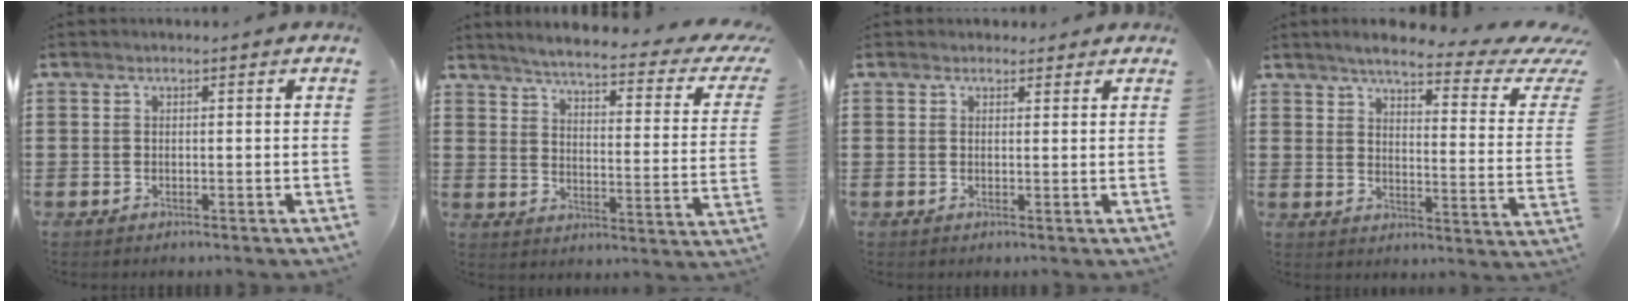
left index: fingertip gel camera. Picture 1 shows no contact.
{"total": 4.4, "force": [3.5, -0.3, 2.7], "torque": [-0.071, -0.031, 0.051]}
{"total": 1.4, "force": [1.2, 0.8, 0.2], "torque": [0.001, 0.002, 0.022]}
{"total": 5.8, "force": [4.3, 0.5, 3.8], "torque": [-0.077, -0.031, 0.064]}